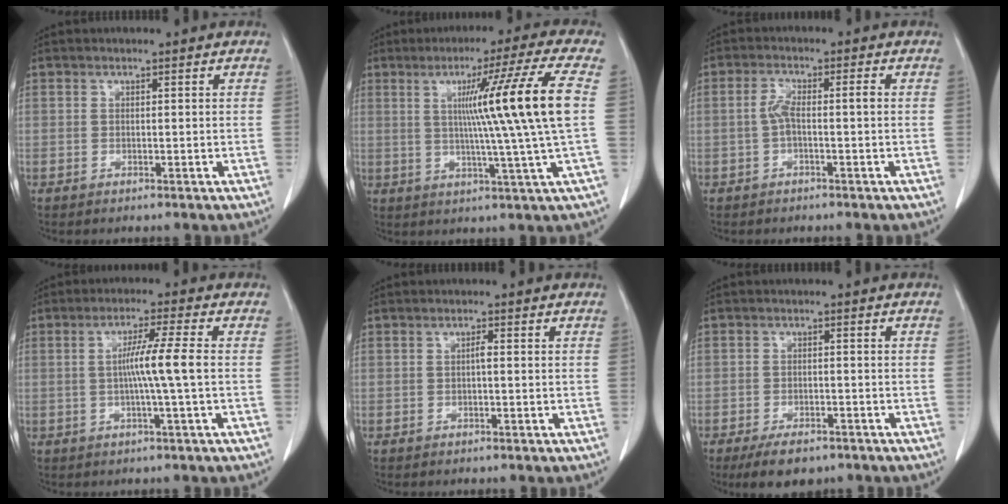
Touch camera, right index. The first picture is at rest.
{"total": 14.3, "force": [2.0, -3.3, 13.7], "torque": [-0.203, -0.003, 0.032]}
{"total": 3.6, "force": [-0.5, 0.7, 3.4], "torque": [-0.072, 0.015, -0.009]}
{"total": 6.0, "force": [-0.3, -1.3, 5.8], "torque": [-0.104, 0.003, -0.004]}
{"total": 0.8, "force": [-0.1, 0.1, 0.8], "torque": [-0.015, 0.001, 0.000]}
{"total": 5.7, "force": [-4.2, 2.4, 3.1], "torque": [-0.050, -0.004, -0.065]}